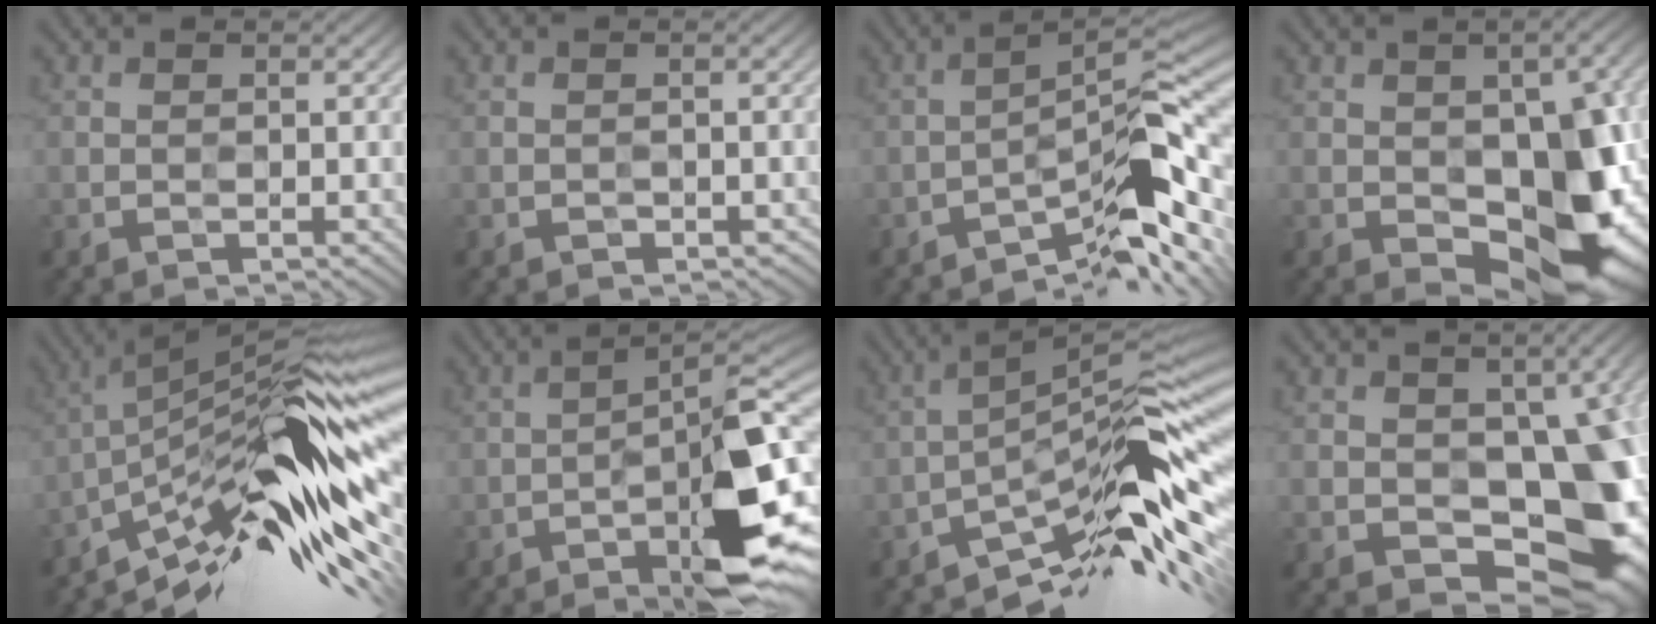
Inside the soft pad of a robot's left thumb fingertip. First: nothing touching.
{"total": 1.3, "force": [-1.0, 0.7, 0.3], "torque": [0.003, 0.002, -0.012]}
{"total": 11.7, "force": [-7.2, 2.7, 8.8], "torque": [-0.129, 0.011, -0.118]}
{"total": 14.7, "force": [-4.0, 8.4, 11.4], "torque": [-0.155, -0.014, -0.048]}
{"total": 16.7, "force": [-6.3, 3.8, 15.0], "torque": [-0.243, 0.022, -0.133]}
{"total": 12.8, "force": [-6.3, 3.3, 10.7], "torque": [-0.141, 0.010, -0.090]}
{"total": 11.9, "force": [-6.8, 1.9, 9.6], "torque": [-0.149, 0.015, -0.119]}
{"total": 12.1, "force": [-1.4, 8.1, 8.8], "torque": [-0.105, -0.016, -0.017]}